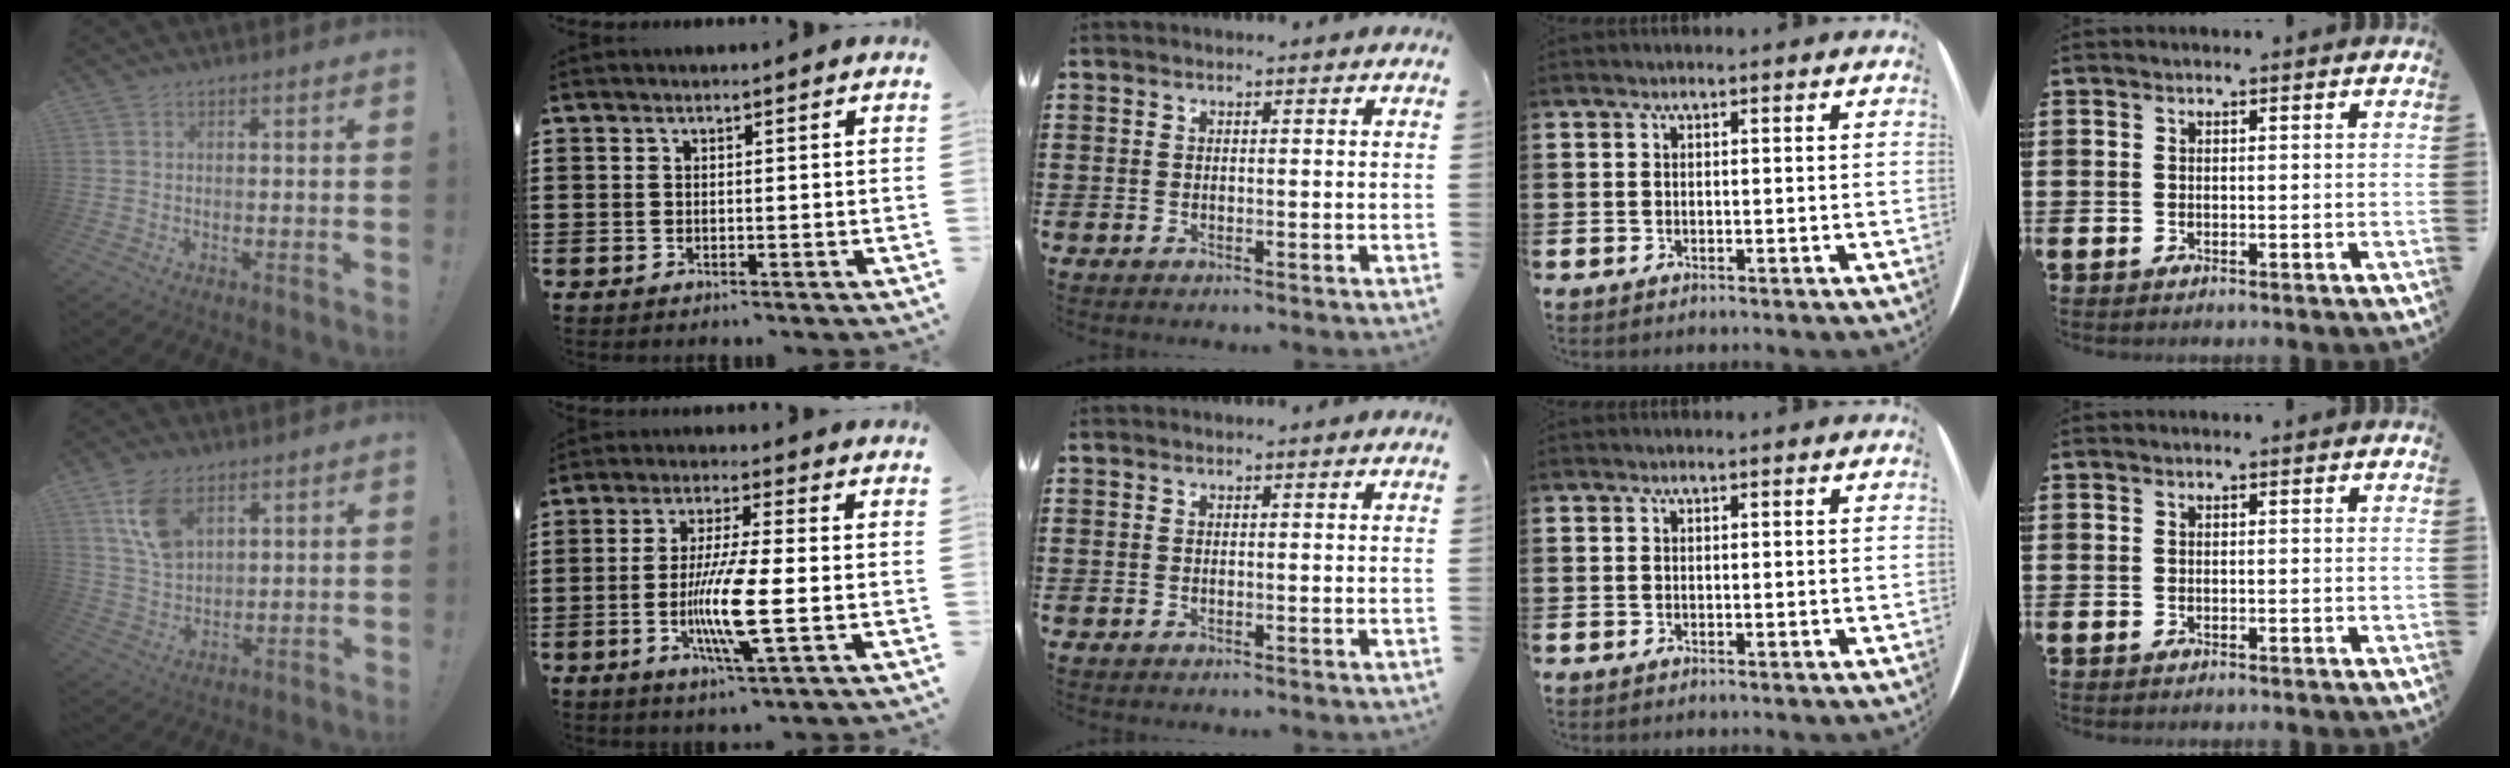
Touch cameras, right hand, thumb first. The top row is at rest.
{"thumb": {"total": 10.3, "force": [5.6, 6.0, 6.3], "torque": [-0.118, -0.015, 0.107]}, "index": {"total": 10.3, "force": [-2.3, 1.4, 9.9], "torque": [-0.199, -0.019, -0.045]}}